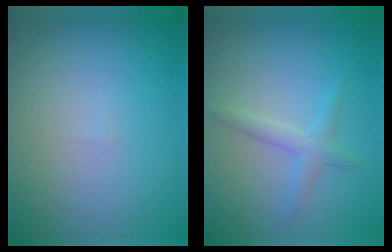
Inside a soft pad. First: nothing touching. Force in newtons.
{"total": 1.7, "press": 1.7, "slide": 0.1}